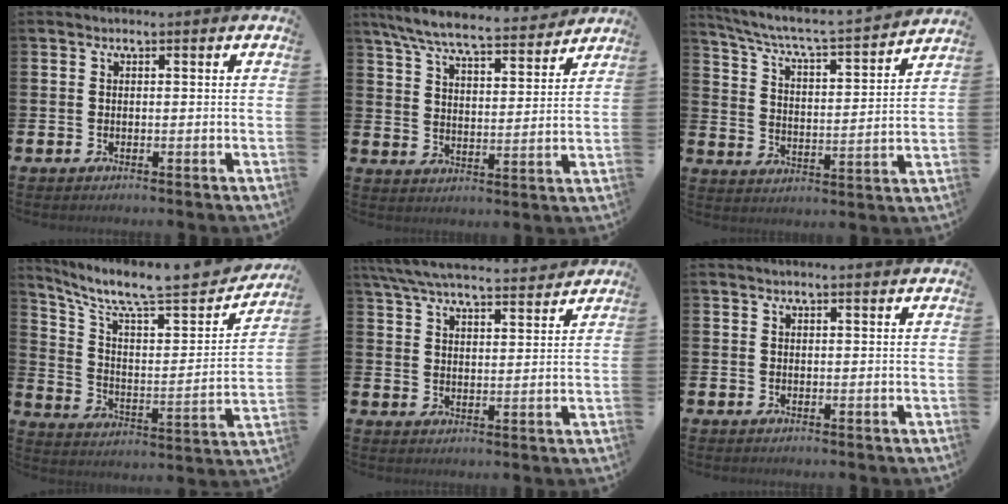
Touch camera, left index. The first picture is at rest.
{"total": 7.9, "force": [7.3, 1.0, 2.7], "torque": [-0.087, -0.043, 0.128]}
{"total": 6.1, "force": [5.5, 0.5, 2.4], "torque": [-0.076, -0.046, 0.088]}
{"total": 9.0, "force": [7.4, 2.1, 4.6], "torque": [-0.102, -0.063, 0.116]}
{"total": 6.9, "force": [6.5, 1.0, 2.0], "torque": [-0.058, -0.040, 0.116]}
{"total": 1.0, "force": [0.9, -0.1, 0.3], "torque": [-0.004, -0.001, 0.017]}